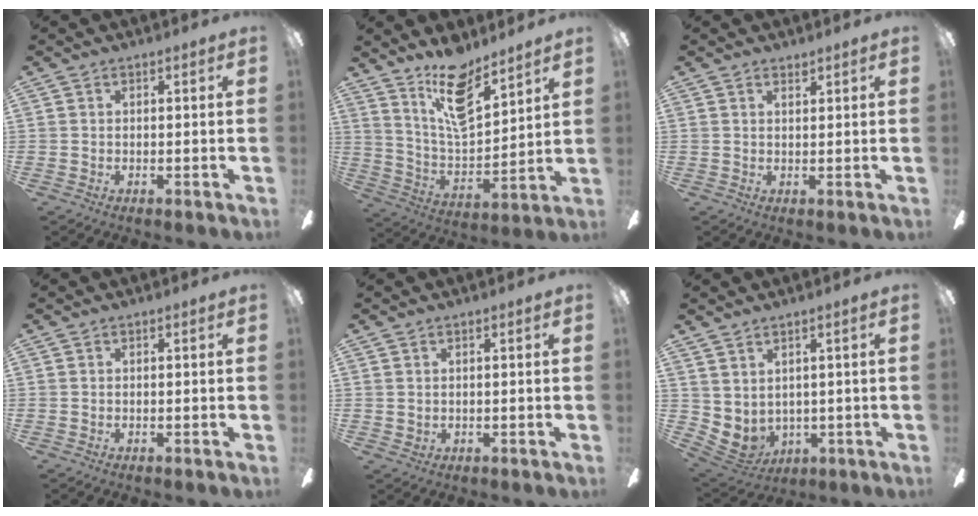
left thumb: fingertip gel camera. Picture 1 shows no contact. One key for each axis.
{"total": 15.9, "fx": 11.9, "fy": 5.8, "fz": 8.9, "tx": -0.164, "ty": -0.068, "tz": 0.210}
{"total": 1.3, "fx": 1.3, "fy": 0.2, "fz": 0.2, "tx": -0.006, "ty": -0.002, "tz": 0.024}
{"total": 0.0}
{"total": 1.1, "fx": 1.0, "fy": 0.6, "fz": 0.1, "tx": -0.002, "ty": 0.001, "tz": 0.018}
{"total": 4.1, "fx": 2.4, "fy": 3.0, "fz": 1.5, "tx": -0.054, "ty": -0.025, "tz": 0.048}